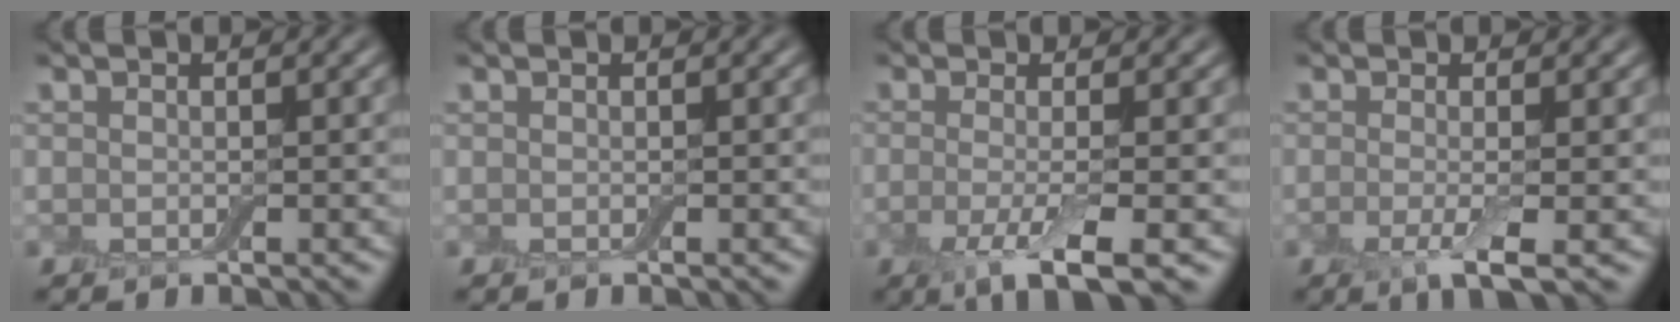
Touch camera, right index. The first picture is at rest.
{"total": 0.0}
{"total": 5.5, "force": [-1.7, 1.3, 5.1], "torque": [-0.088, -0.012, -0.038]}
{"total": 3.4, "force": [-0.9, 0.7, 3.2], "torque": [-0.064, -0.014, -0.018]}